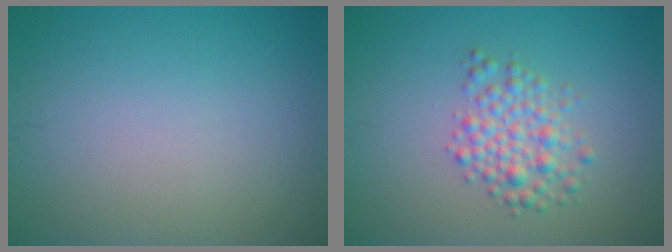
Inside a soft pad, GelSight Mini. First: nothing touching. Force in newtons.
{"total": 3.2, "press": 3.2, "slide": 0.0}